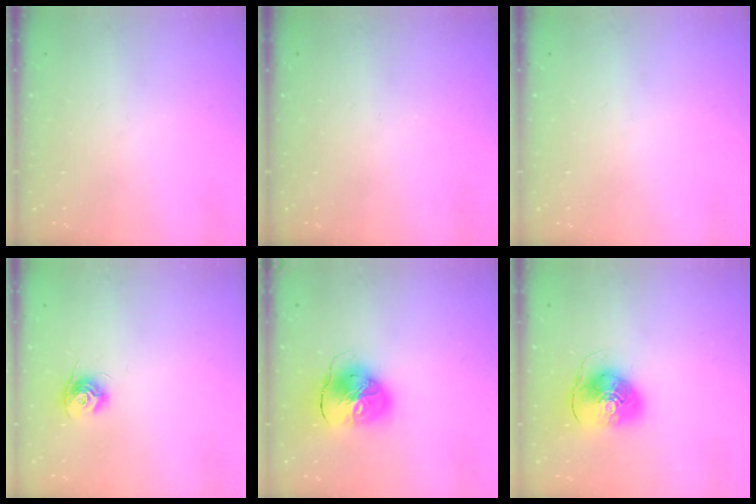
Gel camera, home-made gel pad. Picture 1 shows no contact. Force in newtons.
{"total": 0.0}
{"total": 0.0}
{"total": 9.6, "press": 9.6, "slide": 0.4}
{"total": 12.3, "press": 12.2, "slide": 1.6}
{"total": 10.2, "press": 10.1, "slide": 1.5}